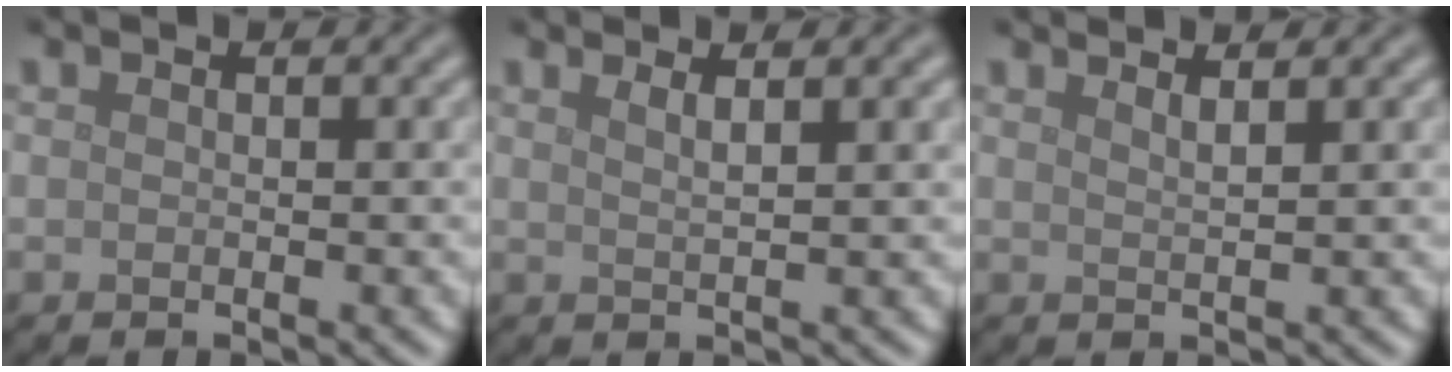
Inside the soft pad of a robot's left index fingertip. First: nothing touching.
{"total": 2.5, "force": [1.5, 0.8, 1.9], "torque": [-0.016, 0.011, 0.005]}
{"total": 2.3, "force": [1.8, 0.7, 1.3], "torque": [0.002, 0.009, 0.004]}